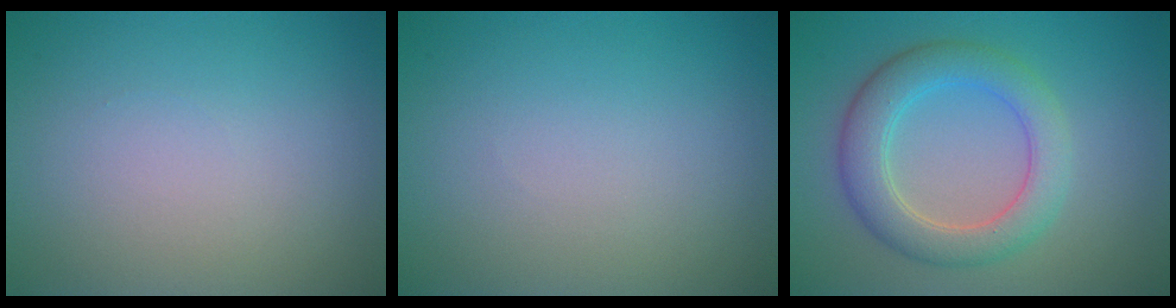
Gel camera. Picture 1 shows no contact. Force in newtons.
{"total": 0.0}
{"total": 5.0, "press": 5.0, "slide": 0.3}